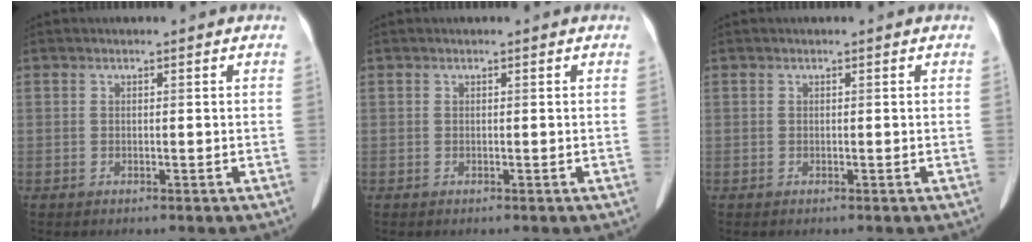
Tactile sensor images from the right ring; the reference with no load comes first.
{"total": 0.0}
{"total": 0.0}